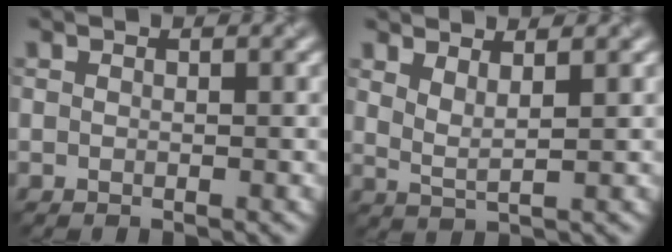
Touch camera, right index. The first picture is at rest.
{"total": 1.7, "force": [1.4, 0.3, 1.0], "torque": [-0.015, 0.000, 0.035]}